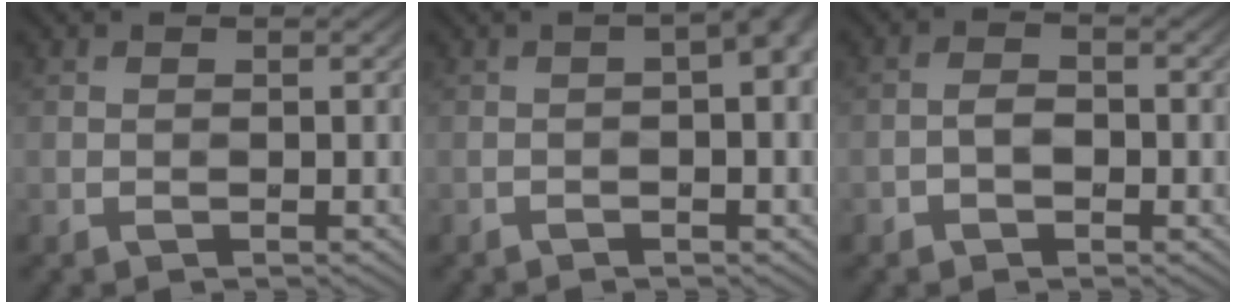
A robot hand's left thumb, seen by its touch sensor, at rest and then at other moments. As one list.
[{"total": 4.6, "force": [-0.3, 0.8, 4.5], "torque": [-0.055, 0.012, -0.005]}, {"total": 1.2, "force": [-0.7, 0.6, 0.8], "torque": [-0.020, 0.002, -0.016]}]